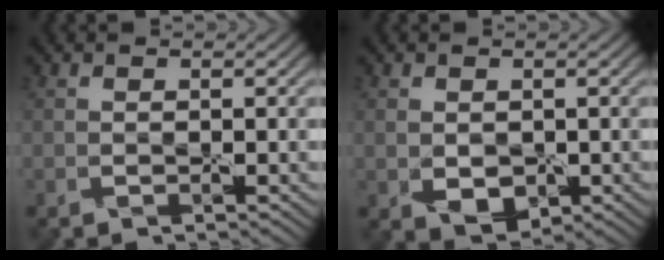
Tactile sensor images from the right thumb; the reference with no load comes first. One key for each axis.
{"total": 3.3, "fx": -0.3, "fy": 2.5, "fz": 2.2, "tx": -0.055, "ty": -0.014, "tz": 0.002}